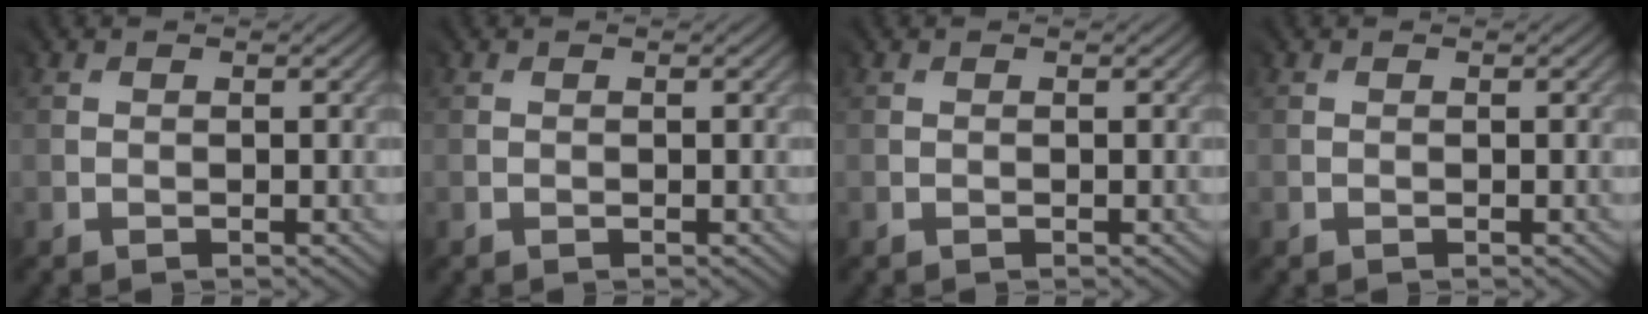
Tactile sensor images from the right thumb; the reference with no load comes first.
{"total": 0.0}
{"total": 0.0}
{"total": 0.0}